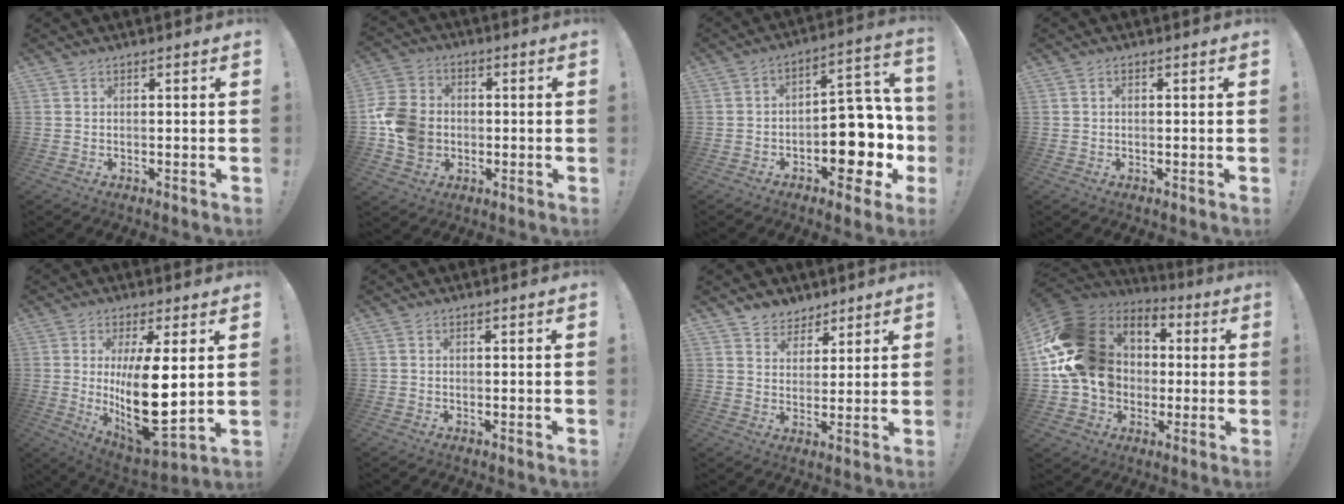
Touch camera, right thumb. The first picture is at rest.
{"total": 12.8, "force": [-2.1, 10.3, 7.2], "torque": [-0.142, 0.018, -0.036]}
{"total": 14.6, "force": [-5.8, 9.2, 9.7], "torque": [-0.084, 0.039, -0.085]}
{"total": 0.6, "force": [0.0, 0.3, 0.5], "torque": [-0.012, 0.003, 0.000]}
{"total": 18.6, "force": [1.6, 6.6, 17.2], "torque": [-0.284, -0.041, 0.032]}
{"total": 0.0}
{"total": 5.8, "force": [4.2, 4.0, -0.2], "torque": [-0.002, -0.038, 0.083]}
{"total": 23.2, "force": [2.6, 19.1, 12.9], "torque": [-0.220, -0.003, 0.083]}